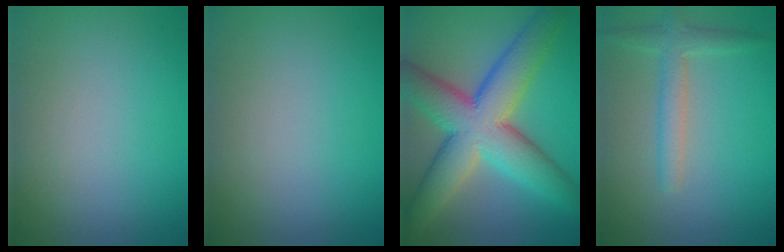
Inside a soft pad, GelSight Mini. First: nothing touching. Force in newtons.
{"total": 0.0}
{"total": 11.7, "press": 11.6, "slide": 0.5}
{"total": 2.8, "press": 2.8, "slide": 0.1}